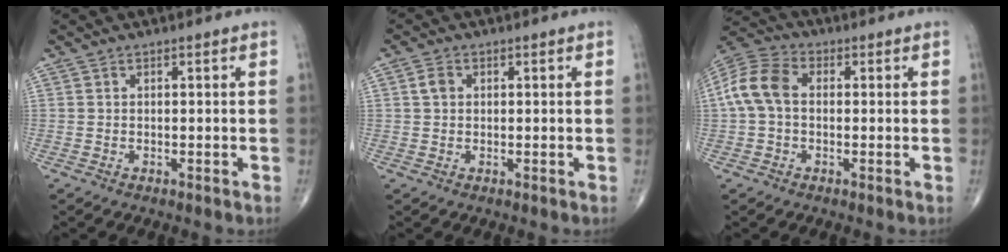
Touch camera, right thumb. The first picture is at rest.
{"total": 2.1, "force": [0.5, 1.7, 1.2], "torque": [-0.021, 0.004, 0.008]}
{"total": 9.6, "force": [0.4, 6.6, 6.9], "torque": [-0.145, 0.030, -0.002]}